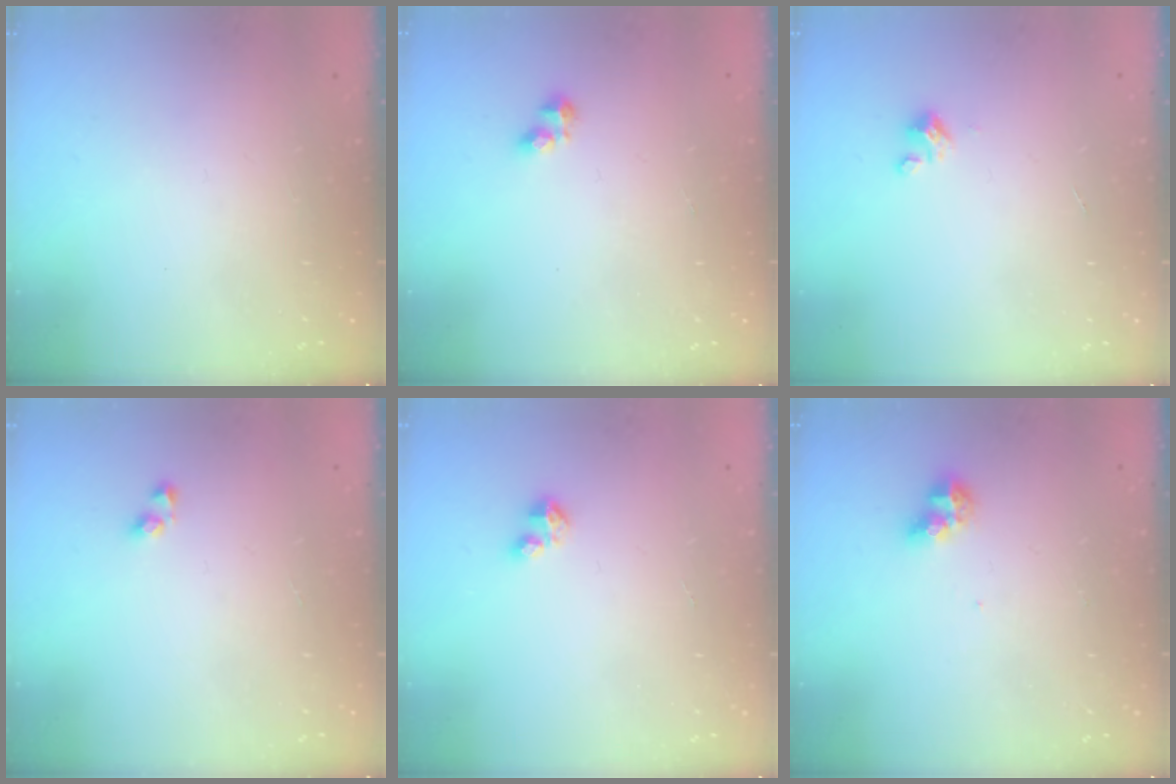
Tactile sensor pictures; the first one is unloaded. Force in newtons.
{"total": 2.7, "press": 2.7, "slide": 0.4}
{"total": 2.0, "press": 2.0, "slide": 0.2}
{"total": 2.9, "press": 2.9, "slide": 0.2}
{"total": 2.1, "press": 2.1, "slide": 0.2}
{"total": 6.1, "press": 6.1, "slide": 0.7}